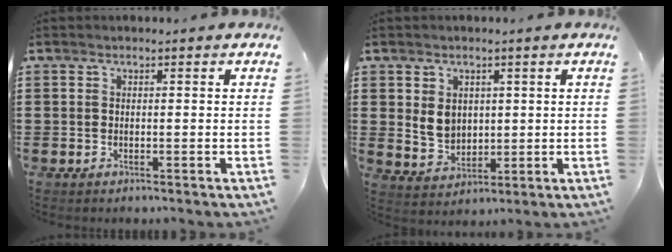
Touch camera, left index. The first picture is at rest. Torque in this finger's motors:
{"motor_torque": [0.93, 0.32, 0.46, 0.04]}